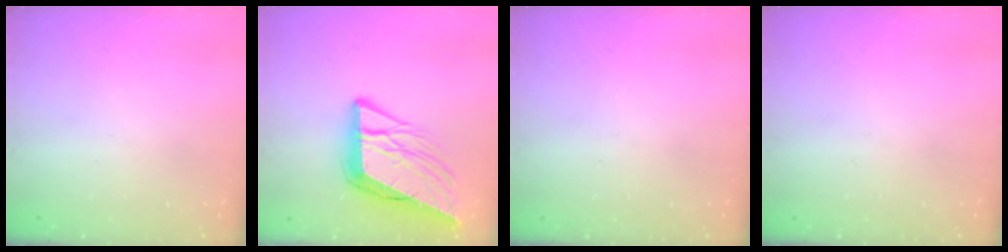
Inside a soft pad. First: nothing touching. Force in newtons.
{"total": 15.9, "press": 15.6, "slide": 3.0}
{"total": 0.0}
{"total": 0.0}